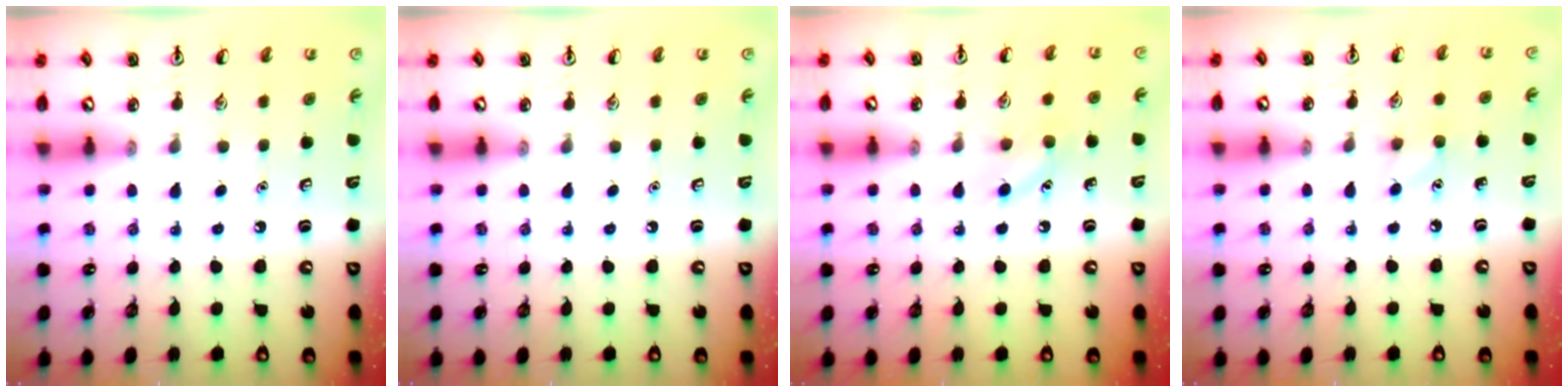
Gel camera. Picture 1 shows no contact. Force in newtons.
{"total": 0.0}
{"total": 7.9, "press": 7.6, "slide": 1.8}
{"total": 5.4, "press": 5.1, "slide": 1.7}